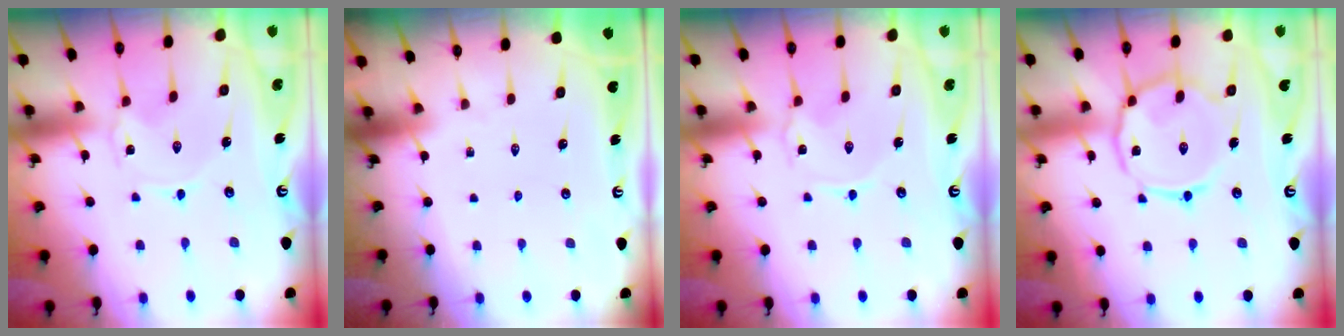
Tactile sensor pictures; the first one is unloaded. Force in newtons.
{"total": 0.0}
{"total": 0.8, "press": 0.7, "slide": 0.3}
{"total": 12.4, "press": 12.4, "slide": 0.8}